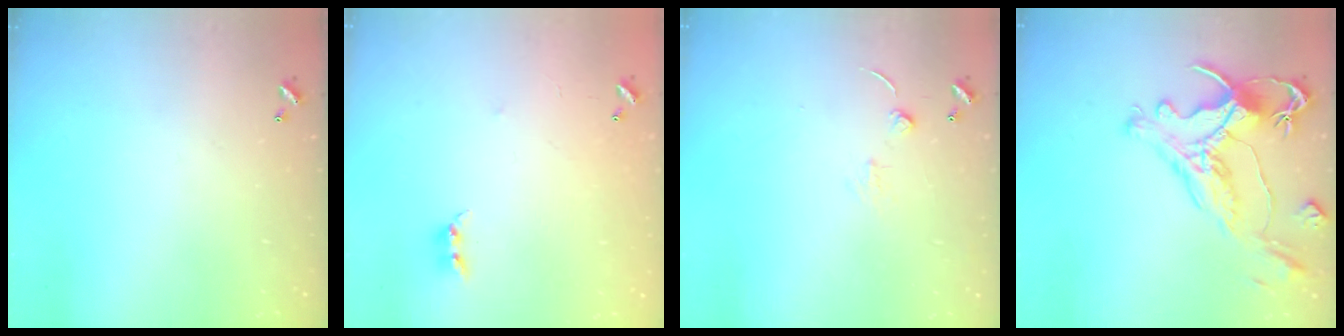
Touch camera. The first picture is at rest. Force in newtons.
{"total": 7.4, "press": 7.4, "slide": 0.5}
{"total": 0.9, "press": 0.9, "slide": 0.3}
{"total": 1.6, "press": 1.0, "slide": 1.3}